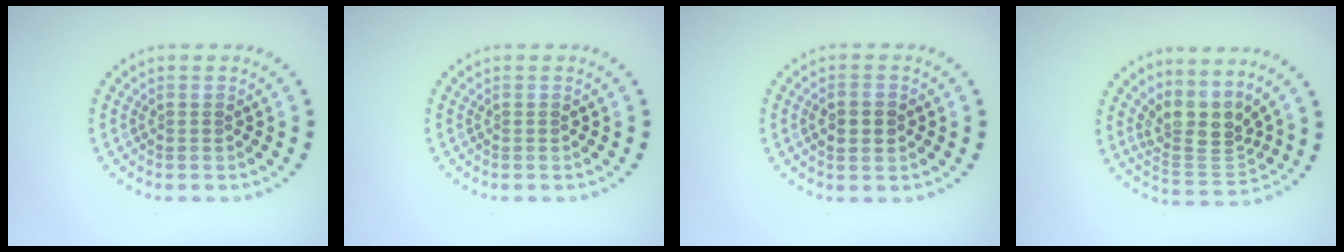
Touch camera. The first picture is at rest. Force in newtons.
{"total": 0.0}
{"total": 2.4, "press": 2.4, "slide": 0.0}
{"total": 3.9, "press": 2.9, "slide": 2.6}